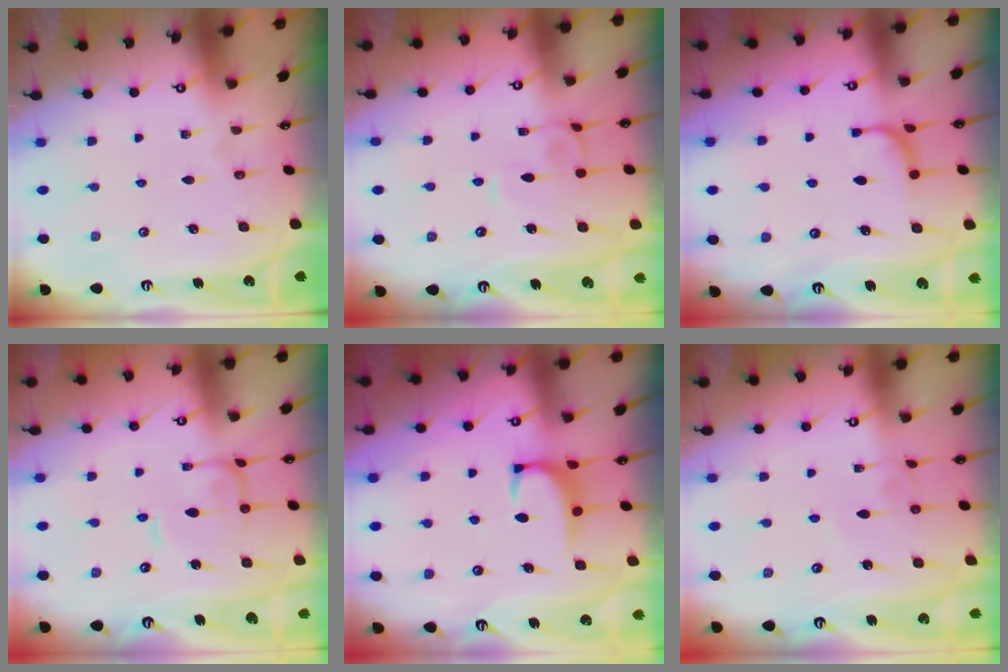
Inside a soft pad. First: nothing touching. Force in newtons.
{"total": 1.0, "press": 1.0, "slide": 0.2}
{"total": 0.0}
{"total": 0.0}
{"total": 2.3, "press": 2.2, "slide": 0.6}
{"total": 1.6, "press": 1.6, "slide": 0.1}